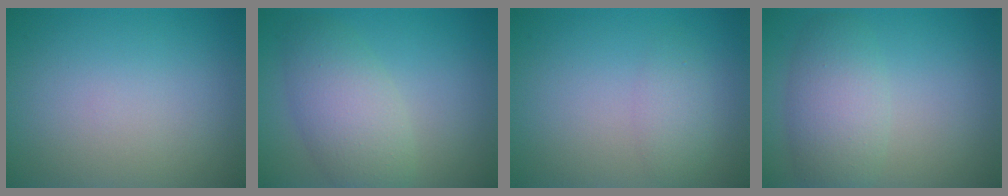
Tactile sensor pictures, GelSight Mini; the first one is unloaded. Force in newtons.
{"total": 4.8, "press": 4.7, "slide": 0.2}
{"total": 1.7, "press": 1.7, "slide": 0.1}
{"total": 4.2, "press": 4.1, "slide": 0.3}